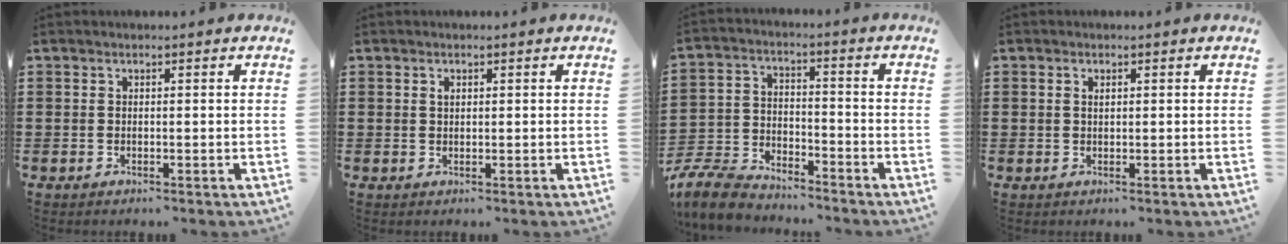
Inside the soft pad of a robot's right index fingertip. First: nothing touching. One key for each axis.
{"total": 0.9, "fx": 0.4, "fy": 0.6, "fz": 0.6, "tx": -0.014, "ty": 0.003, "tz": 0.007}
{"total": 7.0, "fx": -6.6, "fy": 1.7, "fz": 1.4, "tx": -0.043, "ty": 0.012, "tz": -0.135}
{"total": 0.9, "fx": 0.2, "fy": 0.4, "fz": 0.8, "tx": -0.018, "ty": 0.001, "tz": 0.003}